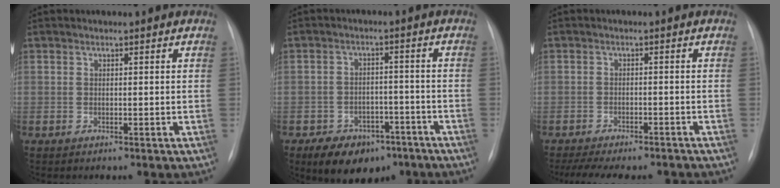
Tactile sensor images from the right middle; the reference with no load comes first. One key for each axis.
{"total": 9.6, "fx": -6.4, "fy": 5.7, "fz": 4.4, "tx": -0.064, "ty": 0.011, "tz": -0.091}
{"total": 11.9, "fx": -10.2, "fy": 3.7, "fz": 5.0, "tx": -0.087, "ty": 0.001, "tz": -0.135}